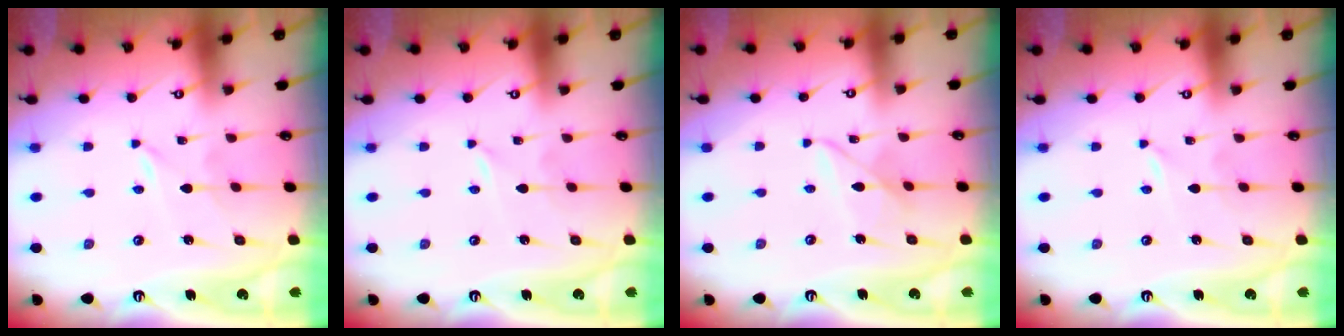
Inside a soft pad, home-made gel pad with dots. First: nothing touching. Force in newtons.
{"total": 0.0}
{"total": 6.4, "press": 6.4, "slide": 0.5}
{"total": 0.0}